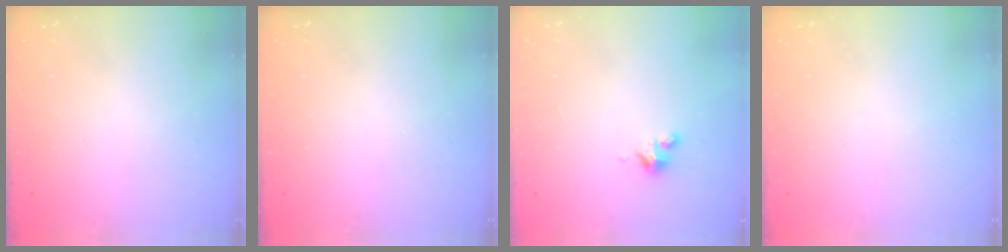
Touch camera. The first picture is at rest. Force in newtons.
{"total": 0.0}
{"total": 2.8, "press": 2.8, "slide": 0.2}
{"total": 0.0}